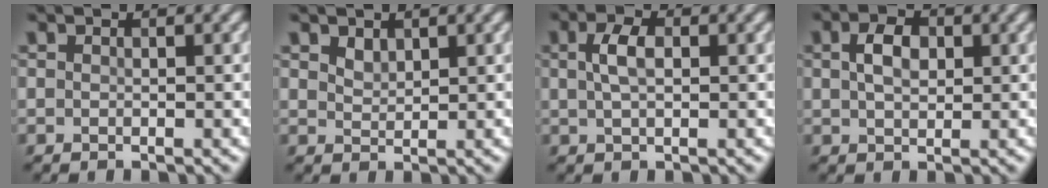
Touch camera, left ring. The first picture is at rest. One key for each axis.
{"total": 1.3, "fx": 1.0, "fy": 0.7, "fz": 0.5, "tx": -0.012, "ty": -0.002, "tz": 0.023}
{"total": 2.6, "fx": 0.5, "fy": 1.4, "fz": 2.2, "tx": -0.048, "ty": 0.004, "tz": 0.007}
{"total": 3.1, "fx": 0.7, "fy": 1.9, "fz": 2.3, "tx": -0.047, "ty": 0.004, "tz": 0.013}